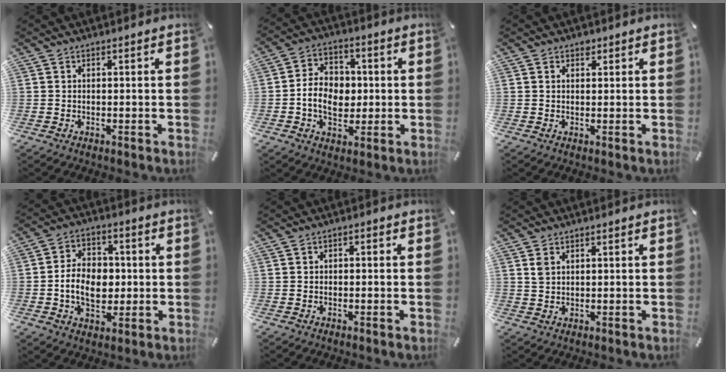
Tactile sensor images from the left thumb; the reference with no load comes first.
{"total": 9.4, "force": [-1.0, 7.6, 5.5], "torque": [-0.094, 0.015, -0.017]}
{"total": 1.4, "force": [0.9, 0.9, 0.4], "torque": [-0.001, 0.000, 0.015]}
{"total": 10.7, "force": [-0.9, 7.9, 7.1], "torque": [-0.126, 0.012, -0.016]}
{"total": 0.8, "force": [-0.5, 0.5, 0.4], "torque": [-0.008, 0.003, -0.011]}
{"total": 1.9, "force": [1.1, 1.4, 0.8], "torque": [-0.017, 0.003, 0.021]}